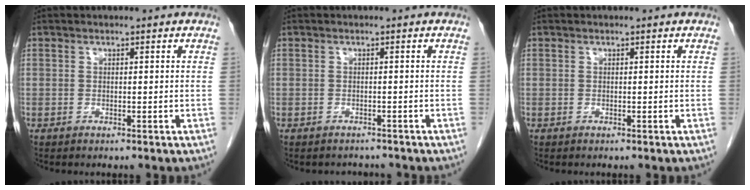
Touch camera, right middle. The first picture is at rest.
{"total": 1.9, "force": [-1.8, 0.7, -0.2], "torque": [-0.003, -0.003, -0.025]}
{"total": 0.0}